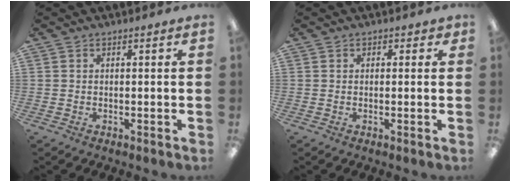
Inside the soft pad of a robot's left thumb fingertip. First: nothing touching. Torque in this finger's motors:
{"motor_torque": [-0.10, 0.06, -0.23, 0.43, 0.04]}